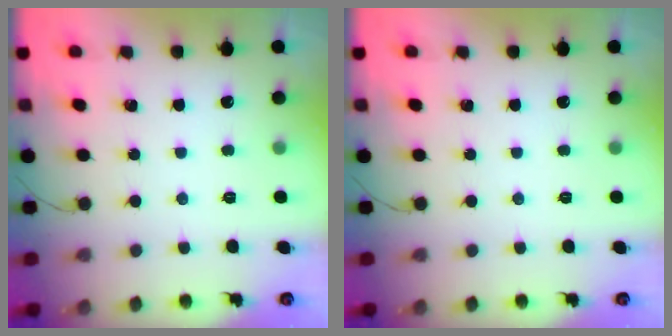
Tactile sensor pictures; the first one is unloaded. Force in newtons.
{"total": 0.0}